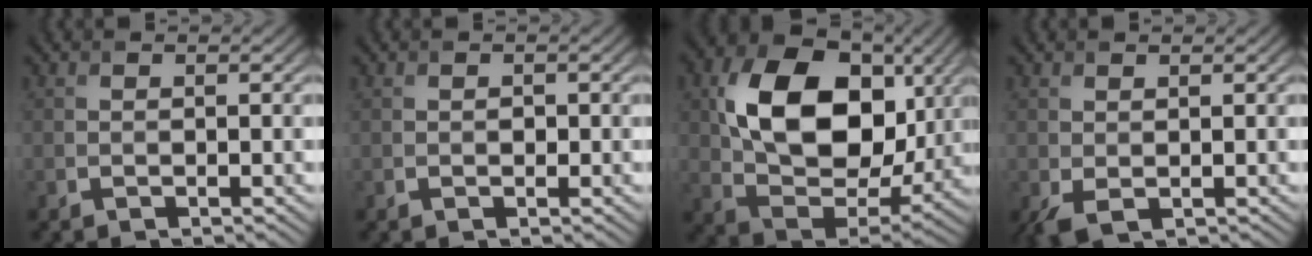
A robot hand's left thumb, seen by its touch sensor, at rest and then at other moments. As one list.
[{"total": 0.7, "force": [-0.2, 0.5, 0.4], "torque": [-0.007, -0.003, -0.004]}, {"total": 14.9, "force": [3.3, 10.2, 10.4], "torque": [-0.202, -0.005, 0.064]}, {"total": 2.0, "force": [-0.5, 1.0, 1.7], "torque": [-0.053, -0.008, -0.008]}]